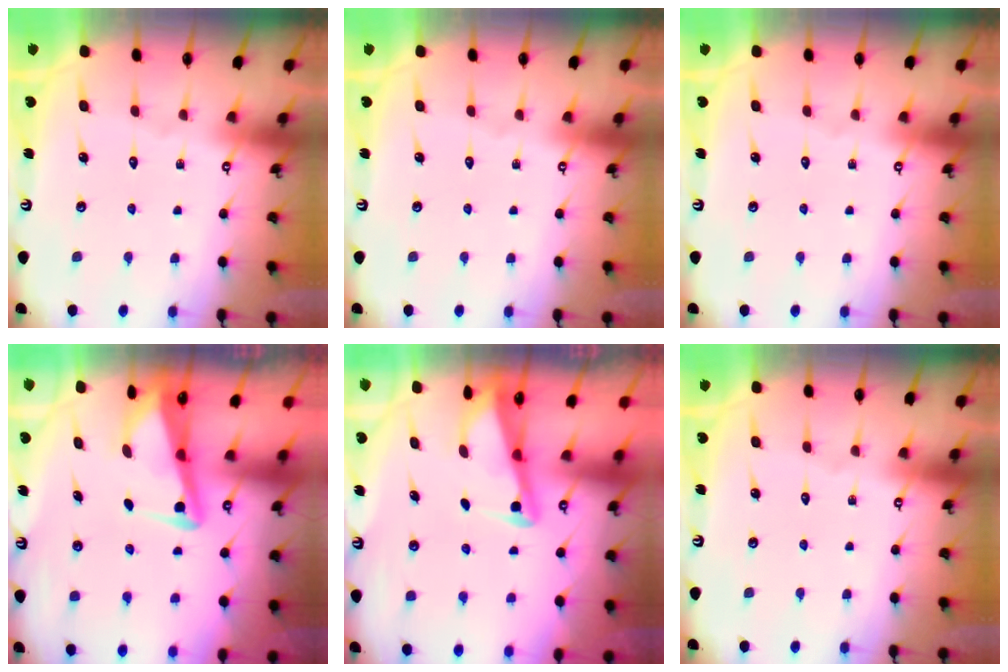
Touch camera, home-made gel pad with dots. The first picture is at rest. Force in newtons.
{"total": 0.0}
{"total": 0.0}
{"total": 3.3, "press": 3.2, "slide": 0.8}
{"total": 2.8, "press": 2.8, "slide": 0.3}
{"total": 0.0}